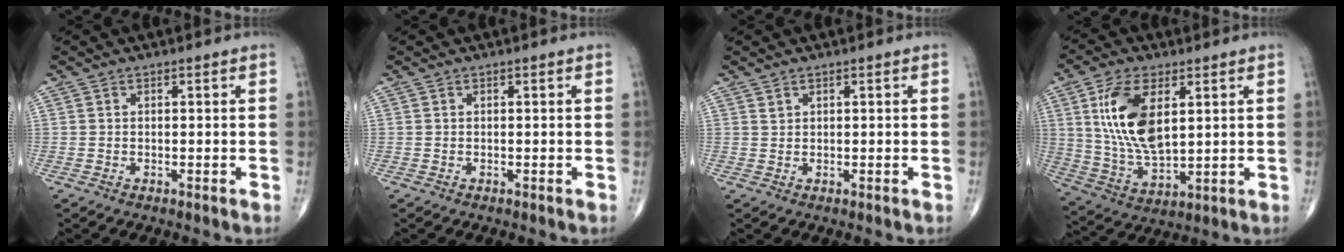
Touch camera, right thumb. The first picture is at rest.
{"total": 0.0}
{"total": 0.7, "force": [0.6, 0.4, 0.2], "torque": [0.002, -0.004, 0.009]}
{"total": 14.7, "force": [4.2, 7.2, 12.2], "torque": [-0.233, -0.020, 0.088]}